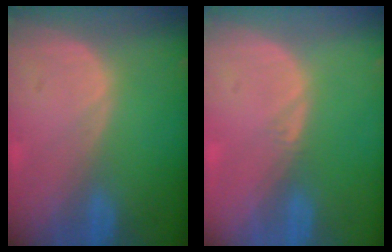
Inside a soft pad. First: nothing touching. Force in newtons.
{"total": 0.5, "press": 0.5, "slide": 0.2}